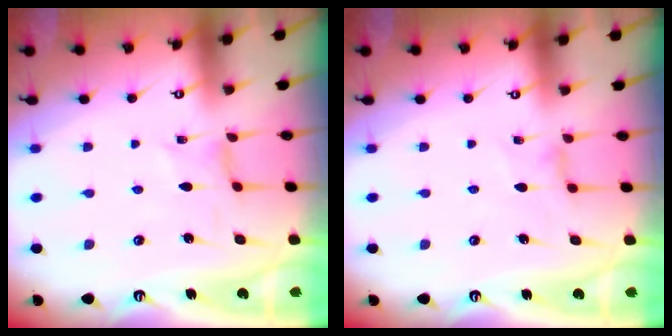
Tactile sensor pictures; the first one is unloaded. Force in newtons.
{"total": 1.5, "press": 1.4, "slide": 0.3}